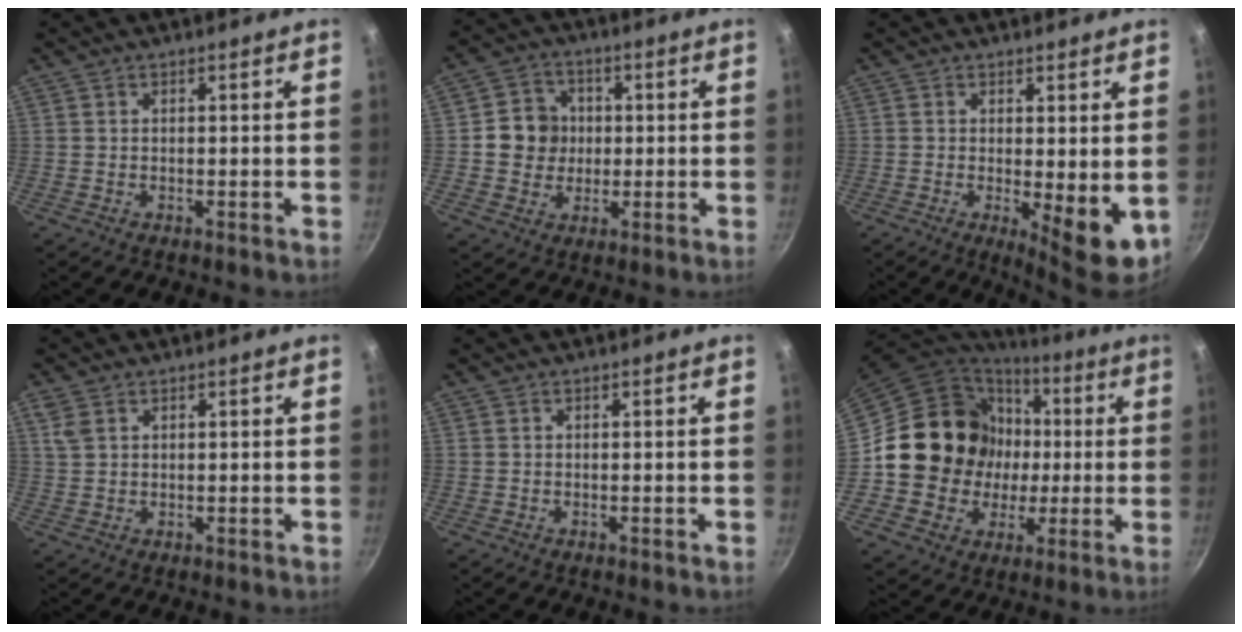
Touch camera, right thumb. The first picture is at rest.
{"total": 8.0, "force": [0.4, 7.4, 2.9], "torque": [-0.012, 0.010, -0.002]}
{"total": 7.8, "force": [-0.4, 2.6, 7.3], "torque": [-0.090, -0.016, 0.002]}
{"total": 2.9, "force": [1.4, 1.9, 1.7], "torque": [-0.032, 0.000, 0.032]}
{"total": 0.0}
{"total": 19.2, "force": [1.2, 17.8, 7.2], "torque": [-0.110, 0.026, 0.030]}